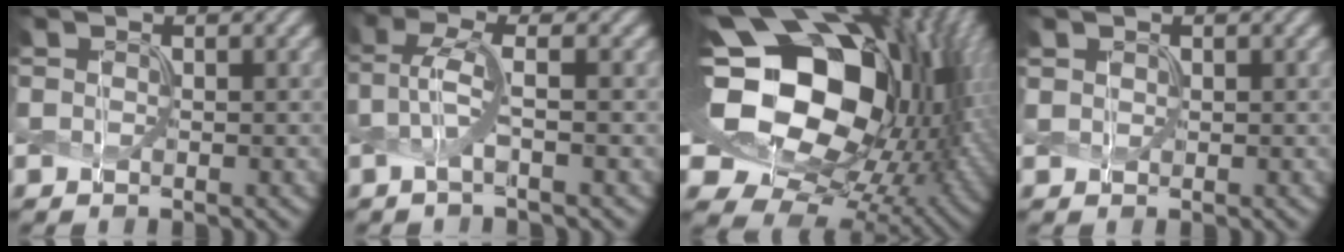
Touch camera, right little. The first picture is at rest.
{"total": 3.3, "force": [-0.2, 0.7, 3.2], "torque": [-0.075, 0.012, -0.008]}
{"total": 21.3, "force": [2.3, 15.0, 14.9], "torque": [-0.264, -0.004, 0.055]}
{"total": 0.8, "force": [0.6, 0.6, 0.1], "torque": [-0.005, 0.001, 0.015]}